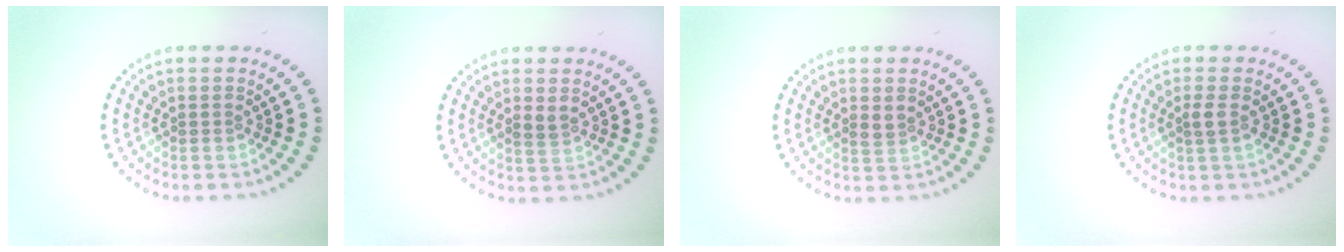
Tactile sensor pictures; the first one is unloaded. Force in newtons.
{"total": 1.2, "press": 1.1, "slide": 0.5}
{"total": 1.1, "press": 1.0, "slide": 0.4}
{"total": 1.3, "press": 1.1, "slide": 0.5}